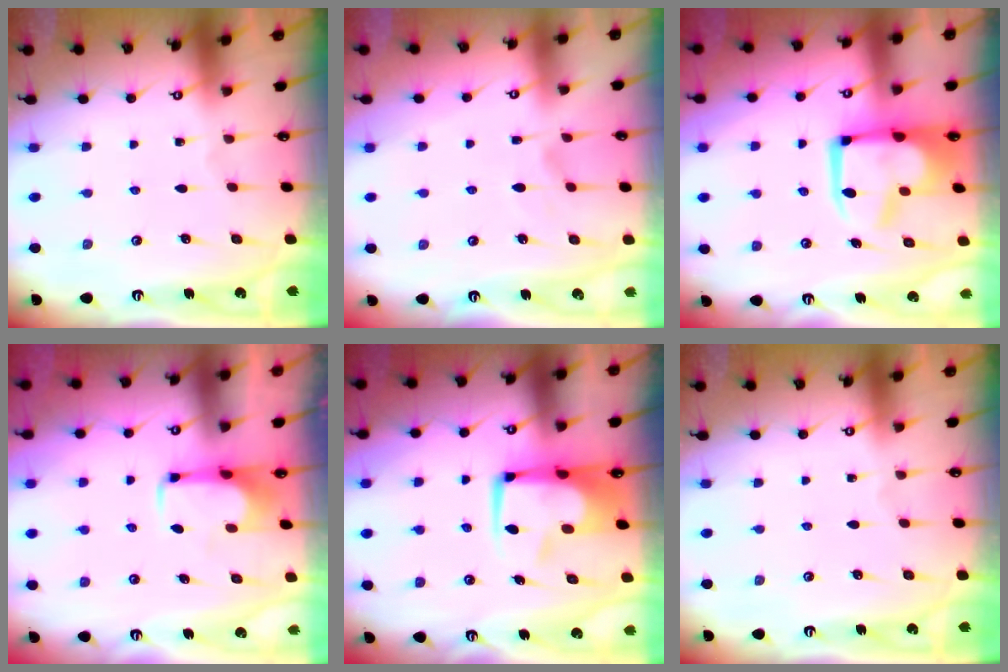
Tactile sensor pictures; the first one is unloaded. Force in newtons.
{"total": 2.2, "press": 1.9, "slide": 1.1}
{"total": 12.1, "press": 12.1, "slide": 1.1}
{"total": 1.5, "press": 1.4, "slide": 0.4}
{"total": 7.4, "press": 7.3, "slide": 1.1}
{"total": 0.0}